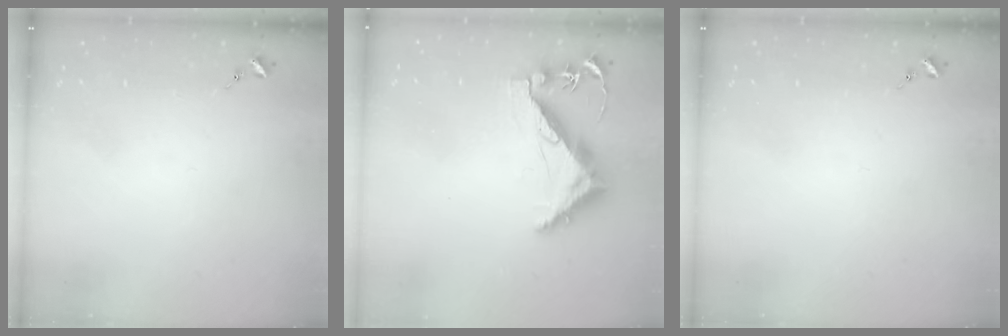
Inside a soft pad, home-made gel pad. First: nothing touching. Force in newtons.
{"total": 9.7, "press": 9.6, "slide": 1.0}
{"total": 0.0}